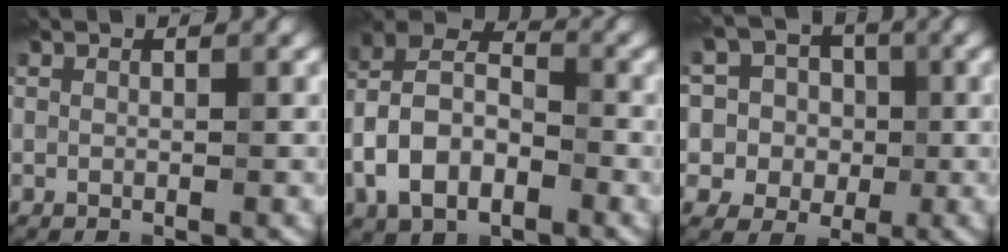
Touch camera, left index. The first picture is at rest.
{"total": 7.7, "force": [-2.8, 4.9, 5.3], "torque": [-0.112, 0.013, -0.067]}
{"total": 8.8, "force": [2.3, 8.0, 2.8], "torque": [-0.079, 0.036, 0.020]}